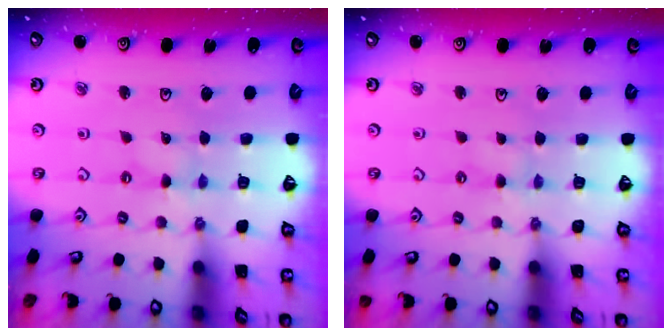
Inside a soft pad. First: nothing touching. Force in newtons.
{"total": 1.2, "press": 1.2, "slide": 0.3}